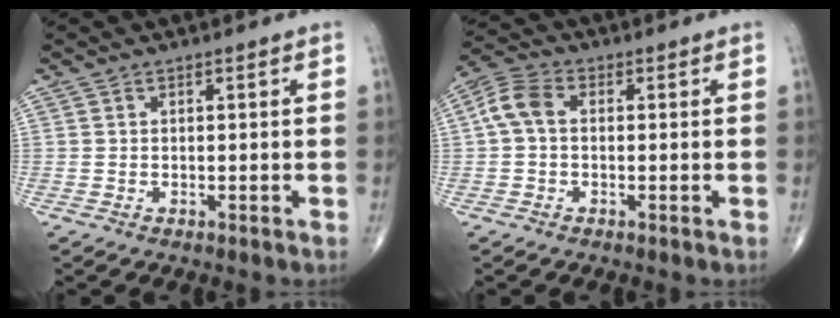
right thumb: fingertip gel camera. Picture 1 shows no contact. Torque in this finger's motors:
{"motor_torque": [0.02, 0.03, 0.34, 0.20, 0.02]}